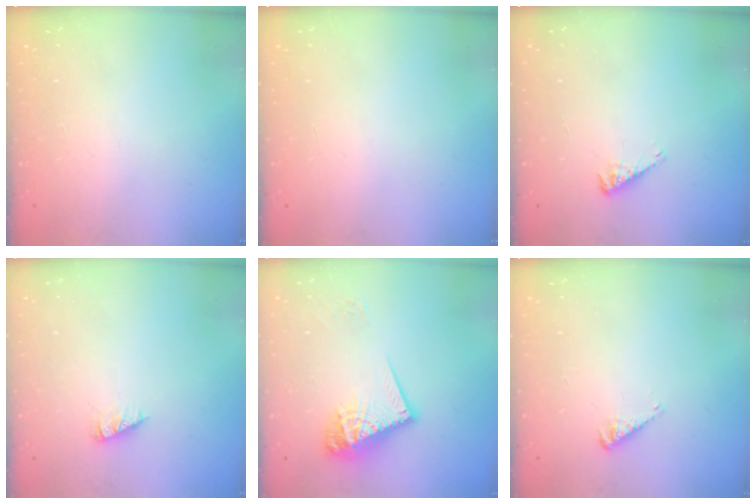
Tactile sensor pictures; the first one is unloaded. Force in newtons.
{"total": 0.0}
{"total": 4.1, "press": 4.0, "slide": 0.7}
{"total": 3.4, "press": 3.4, "slide": 0.4}
{"total": 12.6, "press": 12.5, "slide": 1.1}
{"total": 2.5, "press": 2.5, "slide": 0.1}